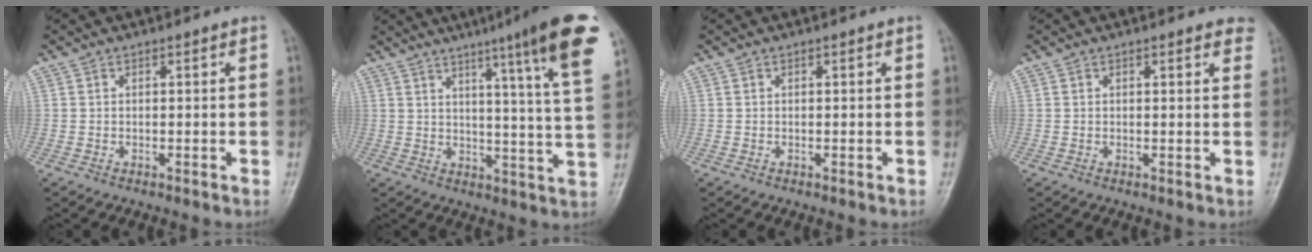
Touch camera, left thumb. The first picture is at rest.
{"total": 17.3, "force": [10.1, 0.5, 14.1], "torque": [-0.178, -0.045, 0.120]}
{"total": 0.0}
{"total": 2.7, "force": [2.0, 1.0, 1.5], "torque": [-0.001, -0.002, 0.016]}